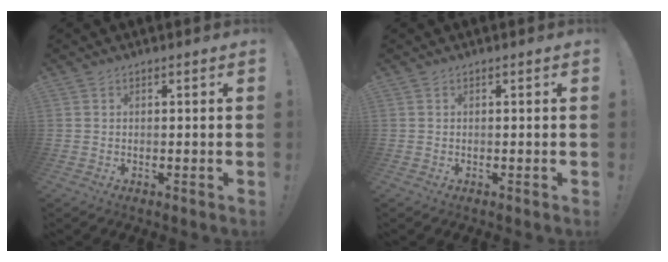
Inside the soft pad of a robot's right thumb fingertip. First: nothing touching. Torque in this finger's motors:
{"motor_torque": [0.00, 0.00, 0.05, -0.03, 0.00]}